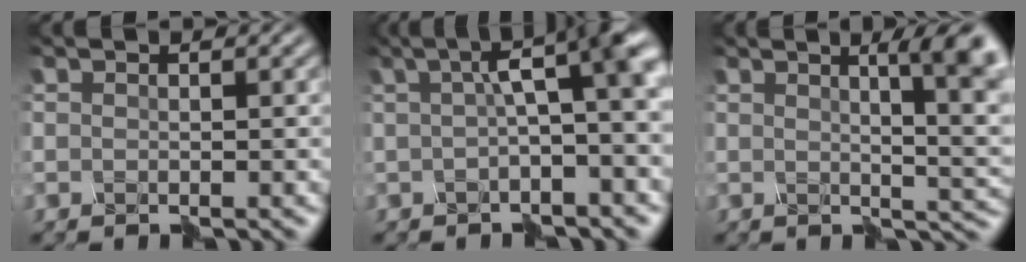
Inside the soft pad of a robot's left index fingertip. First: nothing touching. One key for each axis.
{"total": 6.5, "fx": 1.0, "fy": 1.5, "fz": 6.2, "tx": -0.074, "ty": 0.030, "tz": -0.001}
{"total": 8.6, "fx": 2.8, "fy": 2.7, "fz": 7.7, "tx": -0.061, "ty": 0.026, "tz": 0.022}